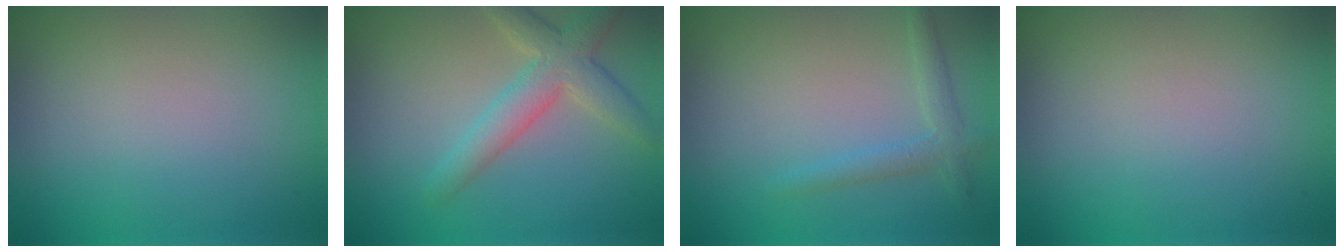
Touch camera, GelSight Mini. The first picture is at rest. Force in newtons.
{"total": 4.0, "press": 4.0, "slide": 0.3}
{"total": 1.9, "press": 1.9, "slide": 0.1}
{"total": 0.0}